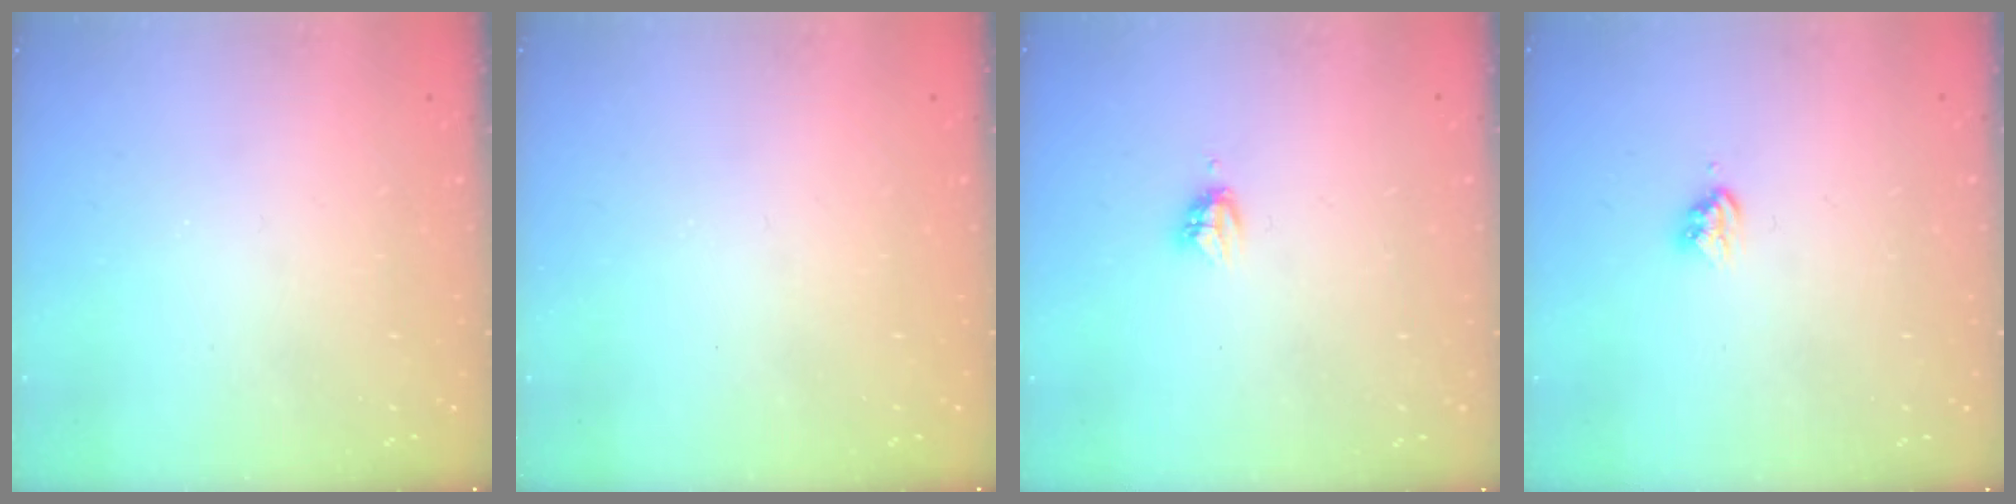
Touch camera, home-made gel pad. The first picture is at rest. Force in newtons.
{"total": 0.0}
{"total": 3.7, "press": 3.7, "slide": 0.5}
{"total": 3.6, "press": 3.5, "slide": 0.4}